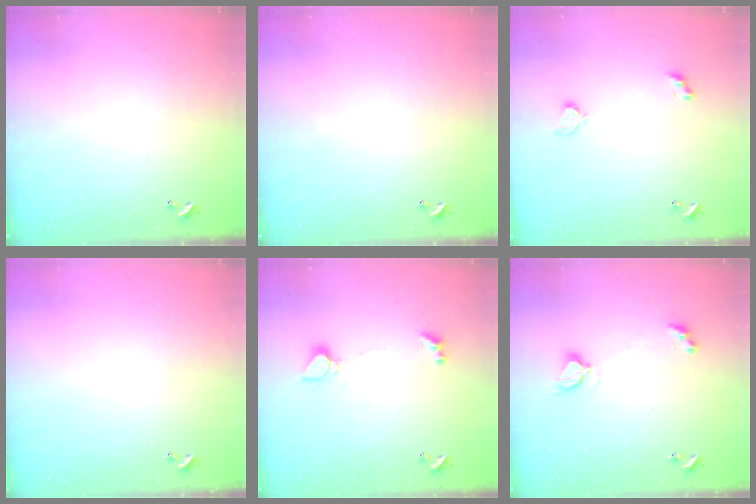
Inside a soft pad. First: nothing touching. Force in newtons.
{"total": 0.0}
{"total": 2.1, "press": 2.1, "slide": 0.5}
{"total": 0.0}
{"total": 1.0, "press": 0.9, "slide": 0.4}
{"total": 3.6, "press": 3.5, "slide": 0.7}